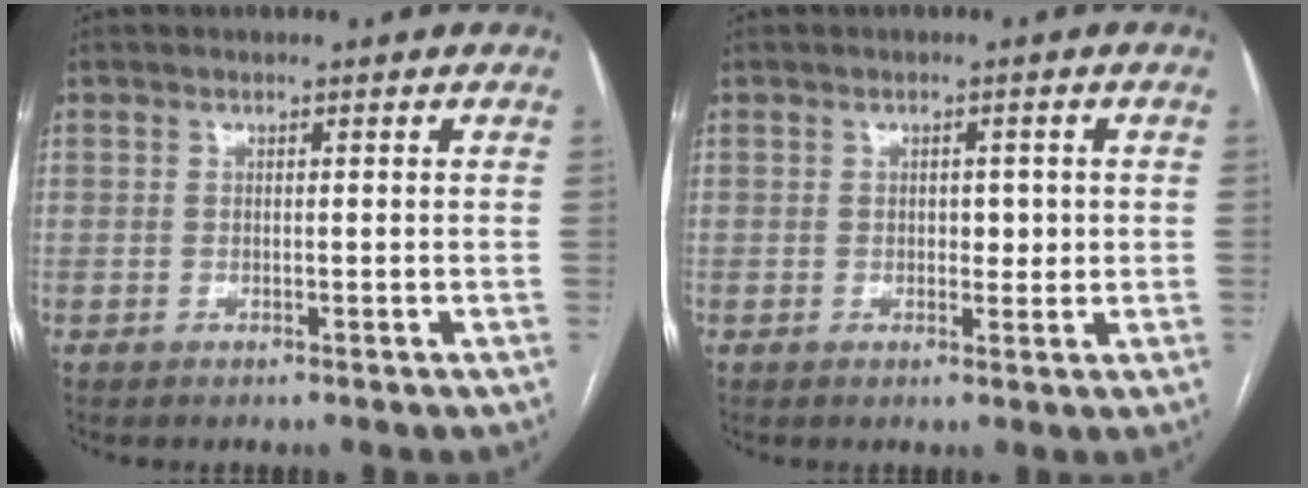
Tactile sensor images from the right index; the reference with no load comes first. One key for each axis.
{"total": 2.6, "fx": 0.2, "fy": 1.4, "fz": 2.1, "tx": -0.029, "ty": 0.002, "tz": 0.004}